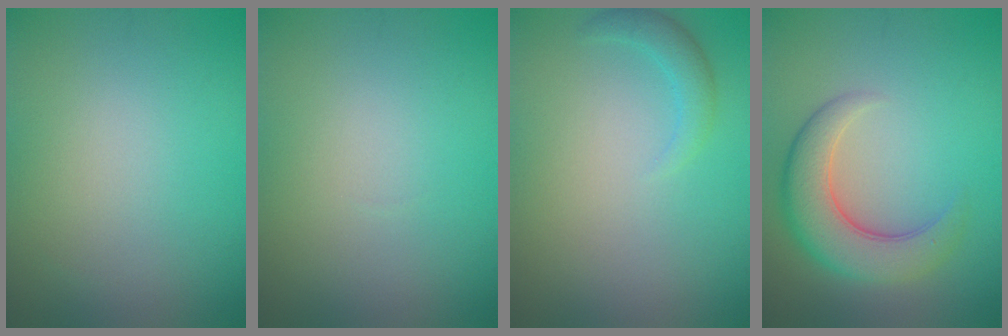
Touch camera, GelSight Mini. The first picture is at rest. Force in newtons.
{"total": 0.0}
{"total": 1.6, "press": 1.6, "slide": 0.1}
{"total": 5.9, "press": 5.8, "slide": 0.6}